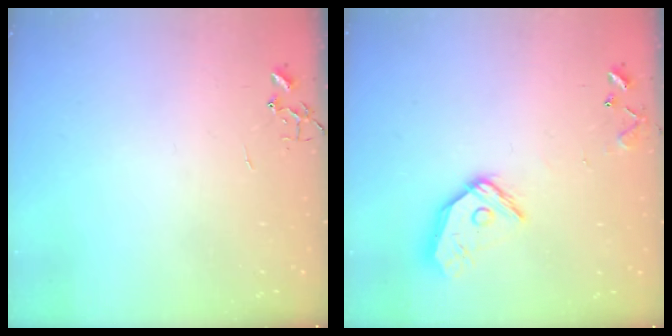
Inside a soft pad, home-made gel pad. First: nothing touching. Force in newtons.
{"total": 12.2, "press": 12.2, "slide": 1.1}